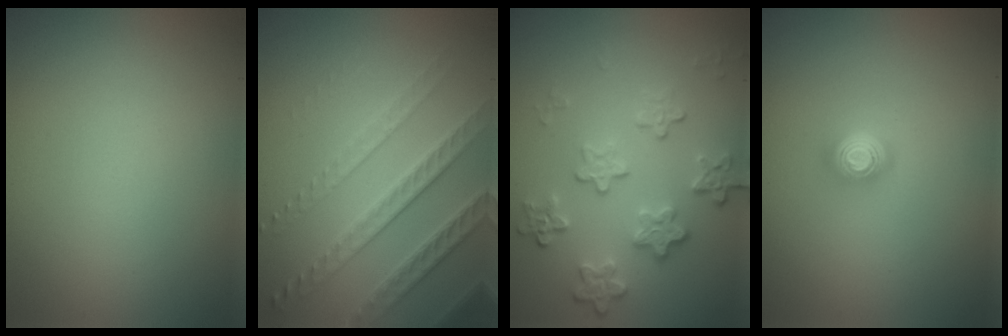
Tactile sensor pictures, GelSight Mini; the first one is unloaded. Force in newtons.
{"total": 3.8, "press": 3.4, "slide": 1.5}
{"total": 4.2, "press": 3.1, "slide": 2.8}
{"total": 2.1, "press": 1.4, "slide": 1.6}